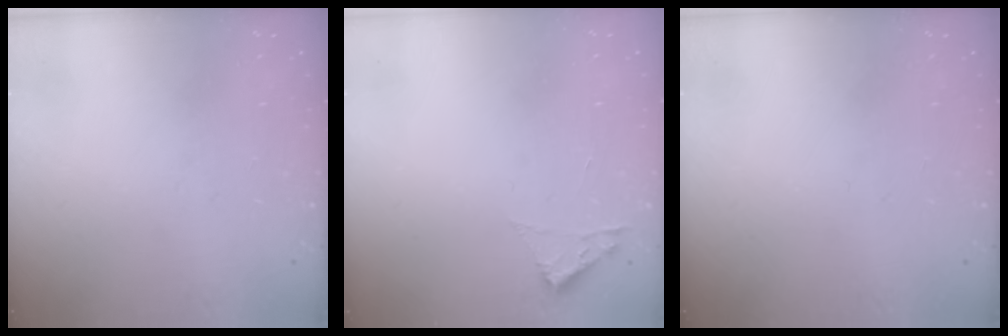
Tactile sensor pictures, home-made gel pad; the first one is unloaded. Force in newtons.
{"total": 1.8, "press": 1.8, "slide": 0.2}
{"total": 0.0}